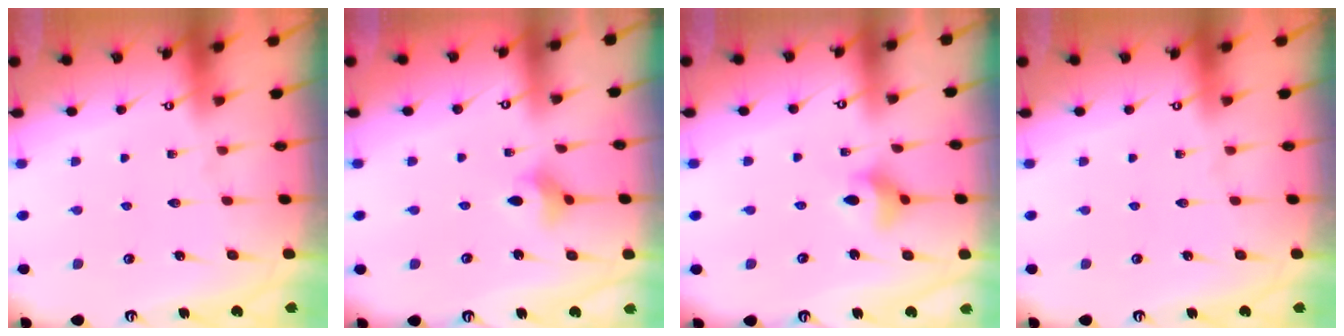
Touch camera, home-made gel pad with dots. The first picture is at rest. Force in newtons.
{"total": 2.7, "press": 2.7, "slide": 0.4}
{"total": 5.7, "press": 5.4, "slide": 1.6}
{"total": 0.0}